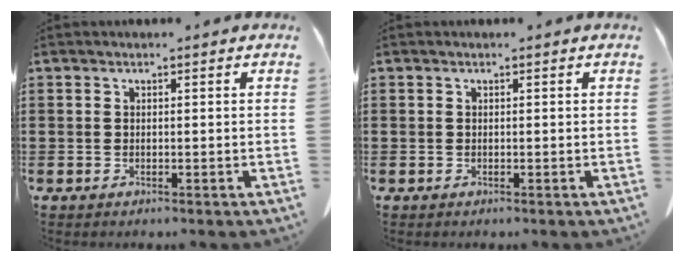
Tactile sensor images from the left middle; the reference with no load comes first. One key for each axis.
{"total": 0.0}